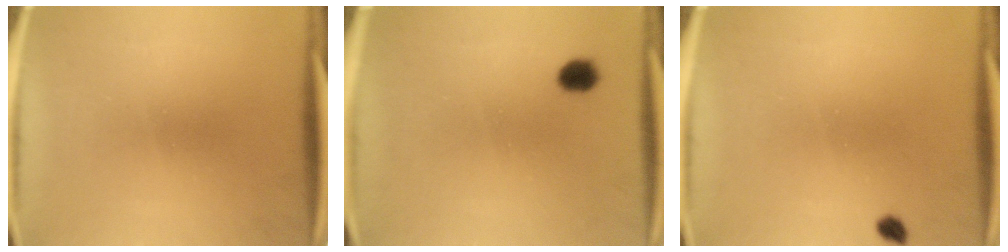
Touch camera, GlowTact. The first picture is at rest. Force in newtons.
{"total": 2.7}
{"total": 1.2}